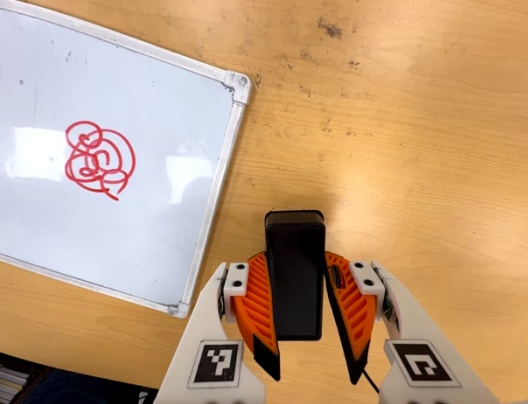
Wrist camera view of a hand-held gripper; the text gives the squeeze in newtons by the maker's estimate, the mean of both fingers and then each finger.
{"total": 8.2, "left": 7.1, "right": 9.3}